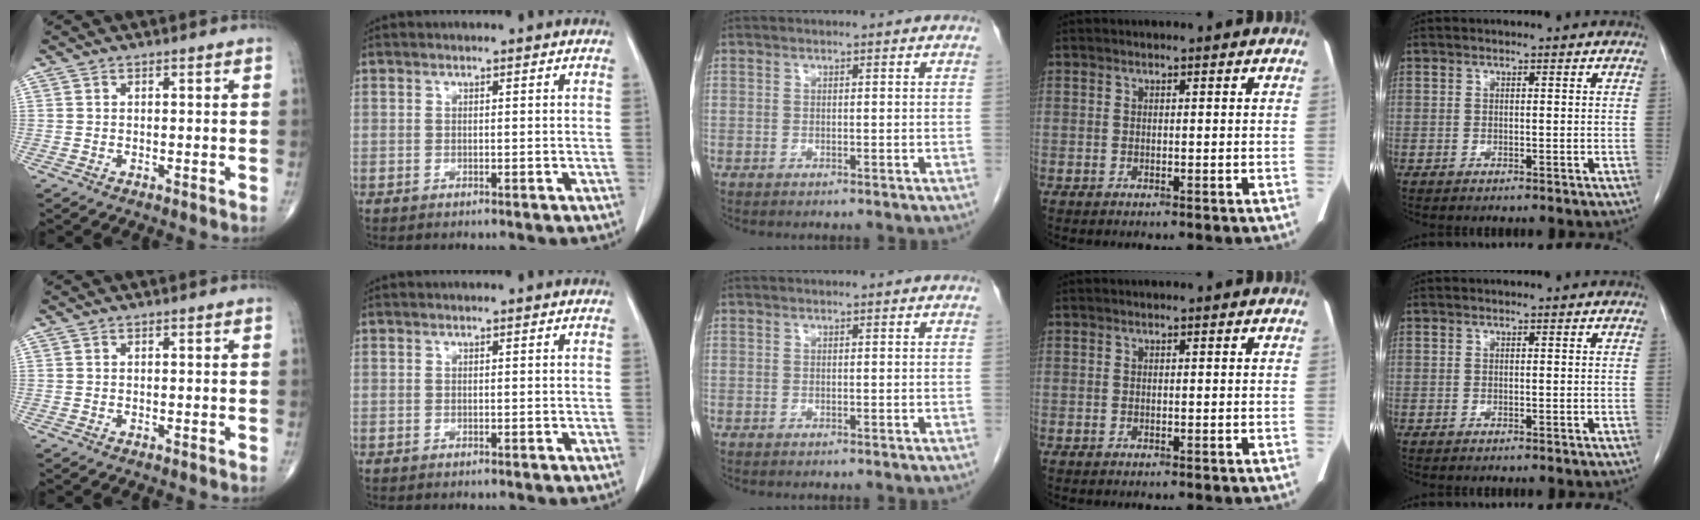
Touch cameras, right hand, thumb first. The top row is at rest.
{}